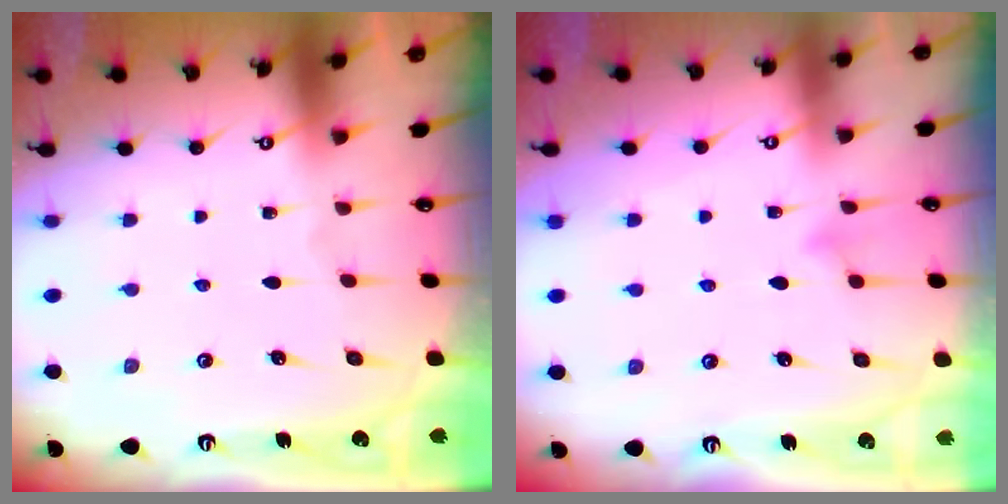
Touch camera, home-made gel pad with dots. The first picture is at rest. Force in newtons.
{"total": 5.9, "press": 5.9, "slide": 0.6}